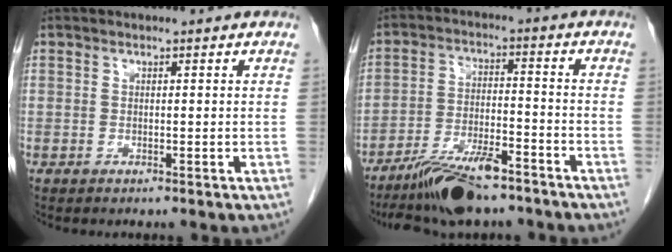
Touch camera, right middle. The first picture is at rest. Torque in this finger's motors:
{"motor_torque": [1.15, -0.99, 0.14, 0.04]}